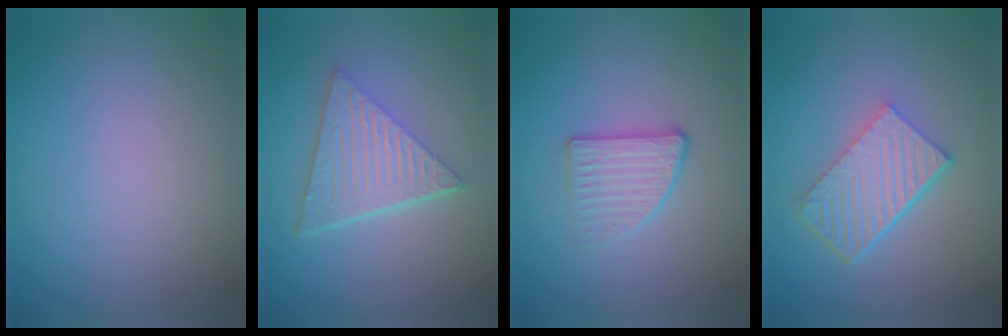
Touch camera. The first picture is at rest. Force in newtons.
{"total": 6.4, "press": 4.4, "slide": 4.6}
{"total": 2.9, "press": 2.5, "slide": 1.4}
{"total": 6.1, "press": 4.1, "slide": 4.4}